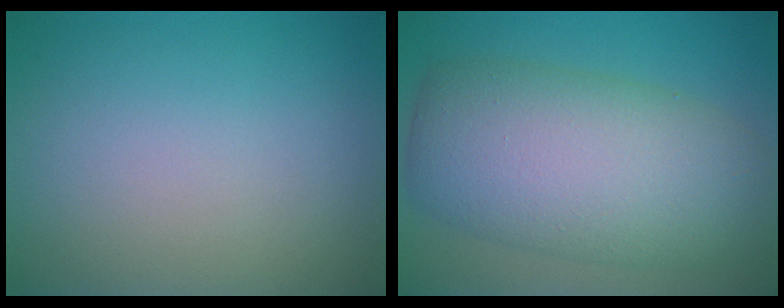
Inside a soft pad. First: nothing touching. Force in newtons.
{"total": 10.6, "press": 10.6, "slide": 0.3}